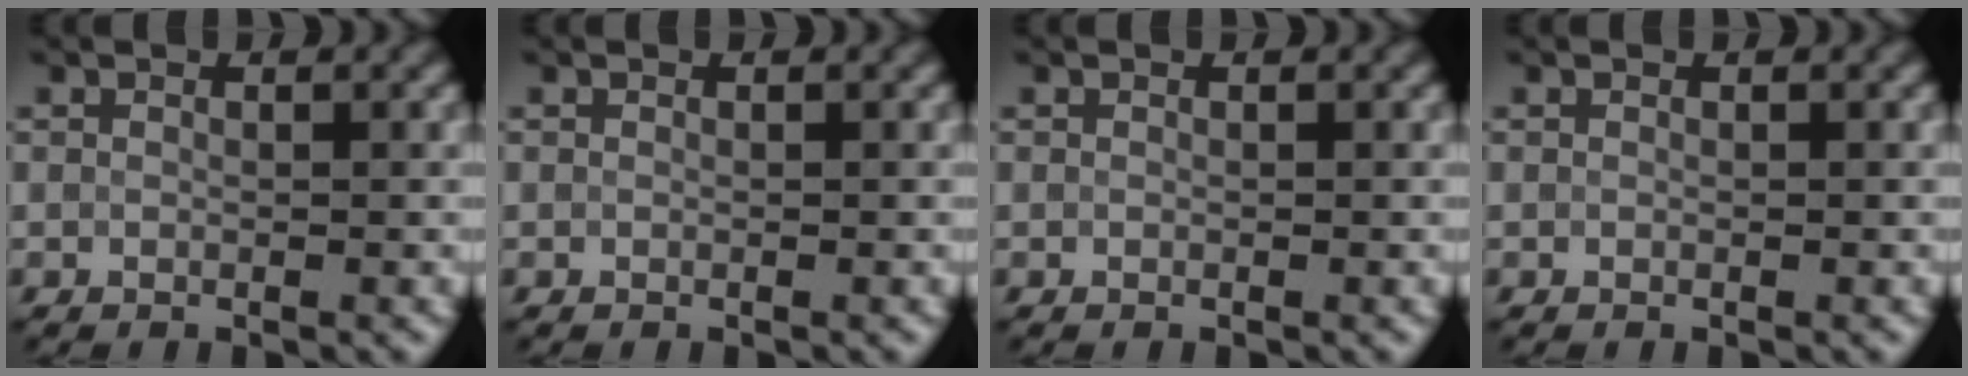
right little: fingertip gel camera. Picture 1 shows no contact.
{"total": 0.0}
{"total": 0.0}
{"total": 0.0}